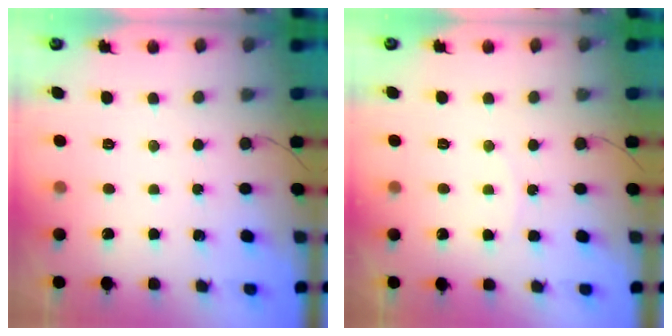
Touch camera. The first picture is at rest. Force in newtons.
{"total": 4.8, "press": 4.8, "slide": 0.6}